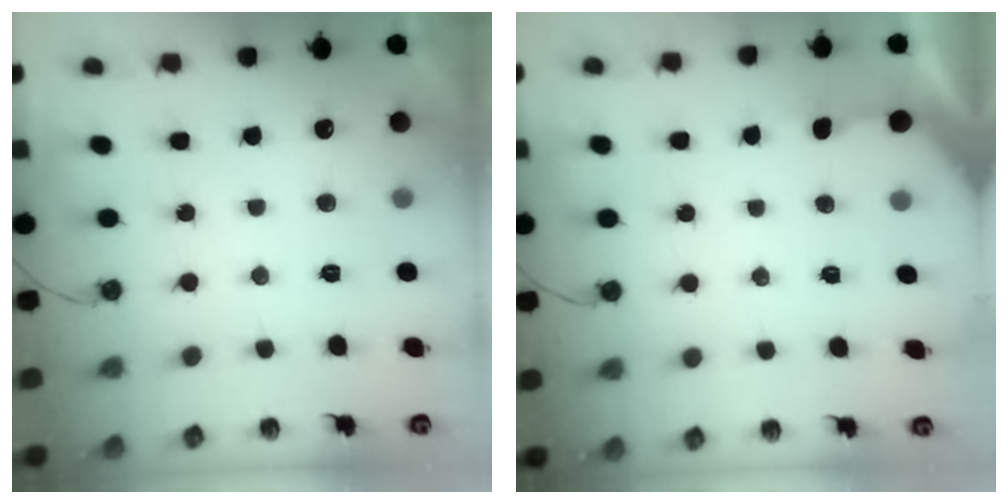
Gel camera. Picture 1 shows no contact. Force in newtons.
{"total": 2.0, "press": 2.0, "slide": 0.2}